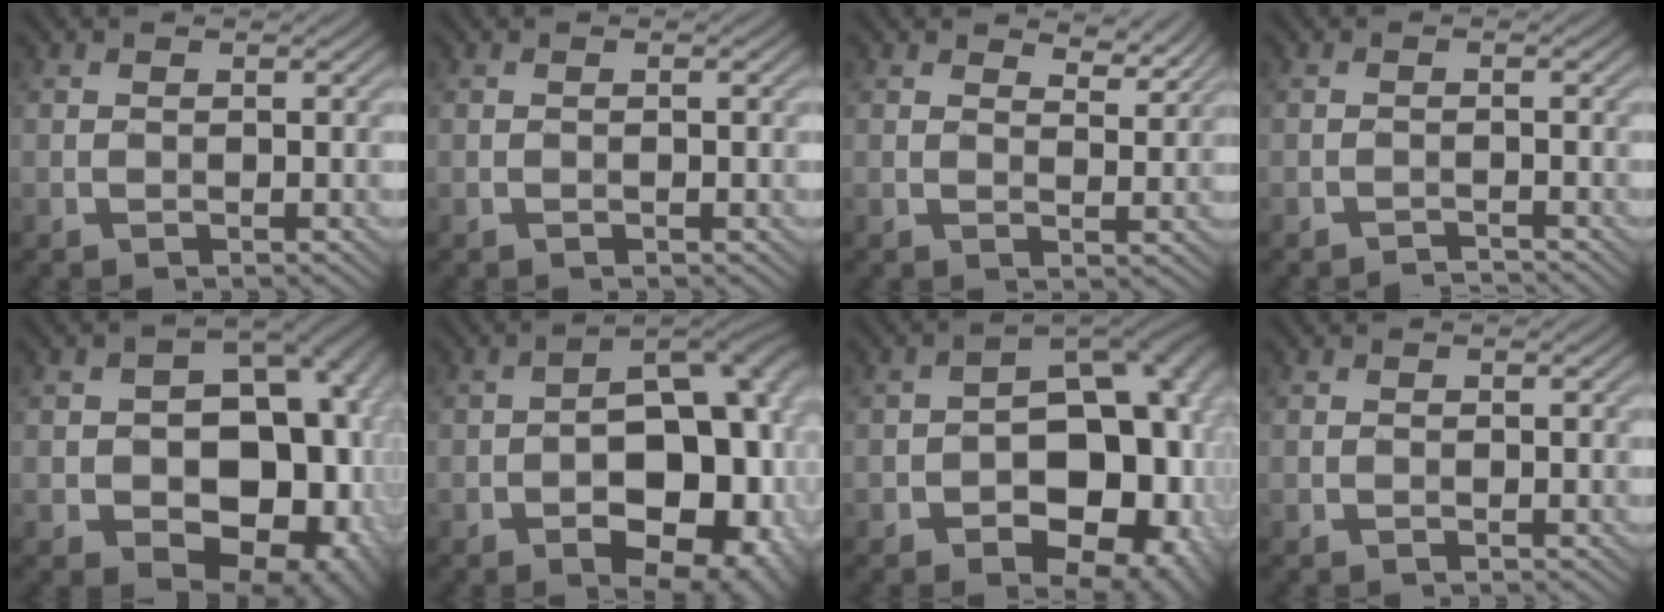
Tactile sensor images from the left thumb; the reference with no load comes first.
{"total": 0.6, "force": [-0.2, -0.2, 0.6], "torque": [-0.011, 0.003, -0.003]}
{"total": 4.0, "force": [3.3, 1.4, 1.8], "torque": [-0.034, -0.005, 0.054]}
{"total": 1.1, "force": [-1.0, -0.3, -0.1], "torque": [0.001, 0.006, -0.023]}
{"total": 18.4, "force": [-3.0, 12.9, 12.8], "torque": [-0.131, -0.013, -0.036]}
{"total": 18.5, "force": [-5.9, 10.3, 14.1], "torque": [-0.139, 0.009, -0.066]}
{"total": 18.0, "force": [-4.2, 11.1, 13.5], "torque": [-0.136, -0.009, -0.040]}
{"total": 0.0}